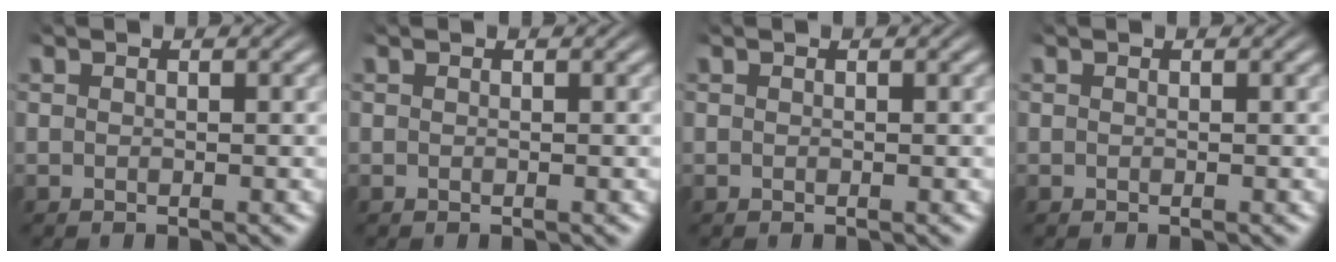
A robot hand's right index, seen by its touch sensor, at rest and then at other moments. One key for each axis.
{"total": 0.0}
{"total": 0.0}
{"total": 0.0}